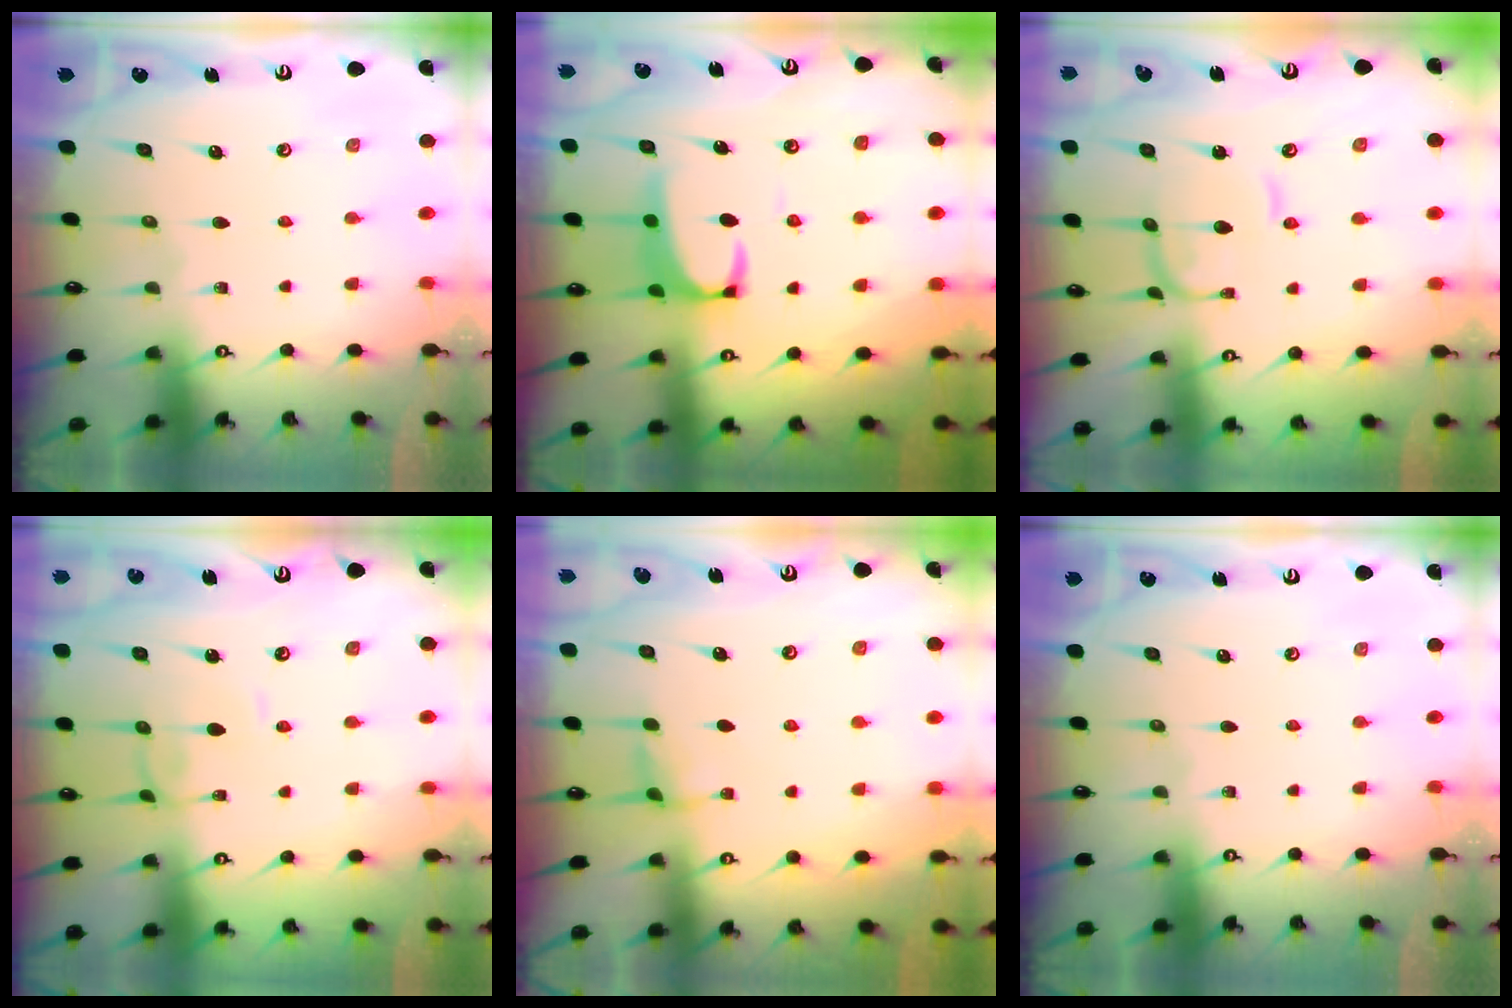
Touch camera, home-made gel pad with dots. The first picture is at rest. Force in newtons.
{"total": 2.8, "press": 2.7, "slide": 0.9}
{"total": 0.0}
{"total": 2.6, "press": 2.6, "slide": 0.2}
{"total": 2.9, "press": 2.9, "slide": 0.6}
{"total": 0.0}